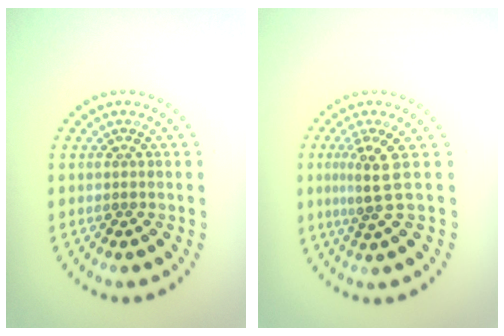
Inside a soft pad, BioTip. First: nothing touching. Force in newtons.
{"total": 2.9, "press": 2.2, "slide": 1.9}